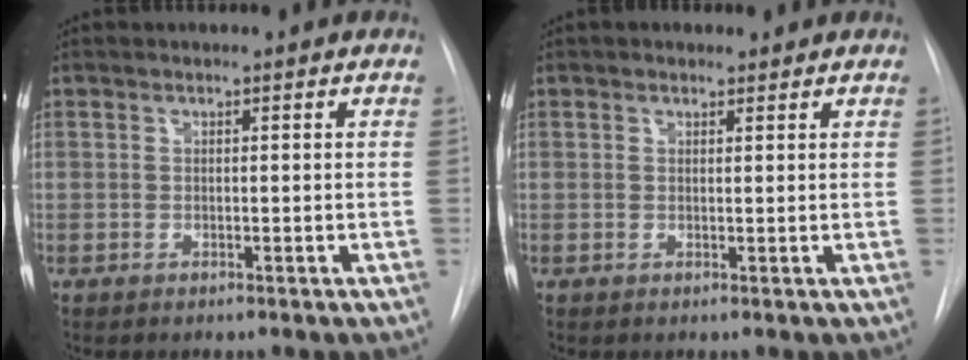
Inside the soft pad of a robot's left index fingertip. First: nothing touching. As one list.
[{"total": 1.1, "force": [0.8, 0.7, 0.2], "torque": [-0.004, 0.002, 0.008]}]